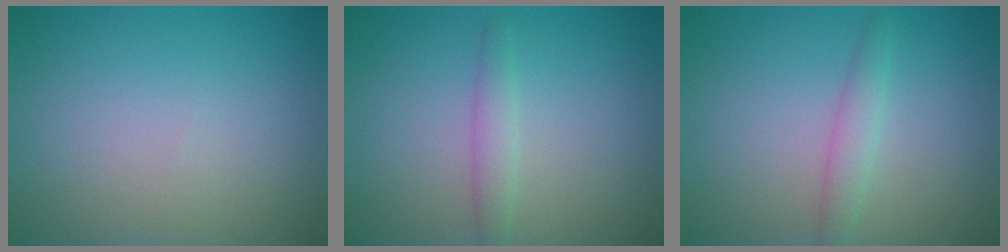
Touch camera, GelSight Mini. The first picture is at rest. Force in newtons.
{"total": 1.6, "press": 1.6, "slide": 0.0}
{"total": 1.7, "press": 1.7, "slide": 0.0}